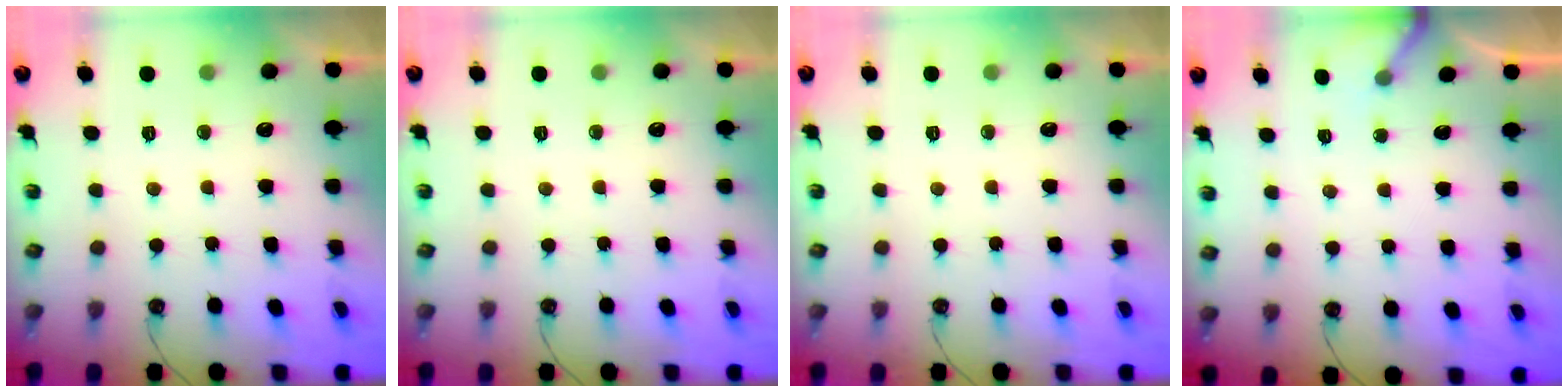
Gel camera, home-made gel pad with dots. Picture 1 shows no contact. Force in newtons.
{"total": 0.0}
{"total": 0.0}
{"total": 4.0, "press": 3.9, "slide": 0.3}